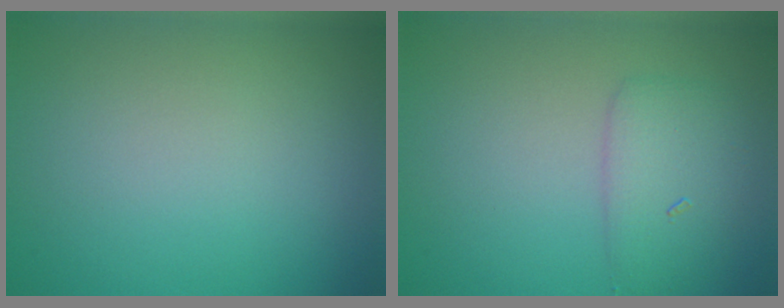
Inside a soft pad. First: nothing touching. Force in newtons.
{"total": 2.9, "press": 2.9, "slide": 0.1}